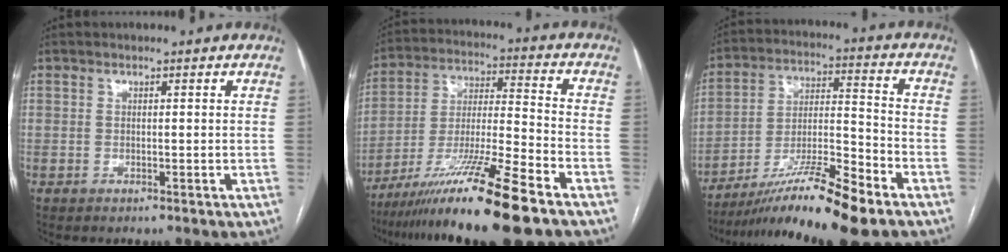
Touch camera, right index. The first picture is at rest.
{"total": 18.4, "force": [-13.0, -0.9, 12.9], "torque": [-0.233, -0.031, -0.231]}
{"total": 16.4, "force": [-11.9, 0.3, 11.3], "torque": [-0.202, -0.017, -0.206]}